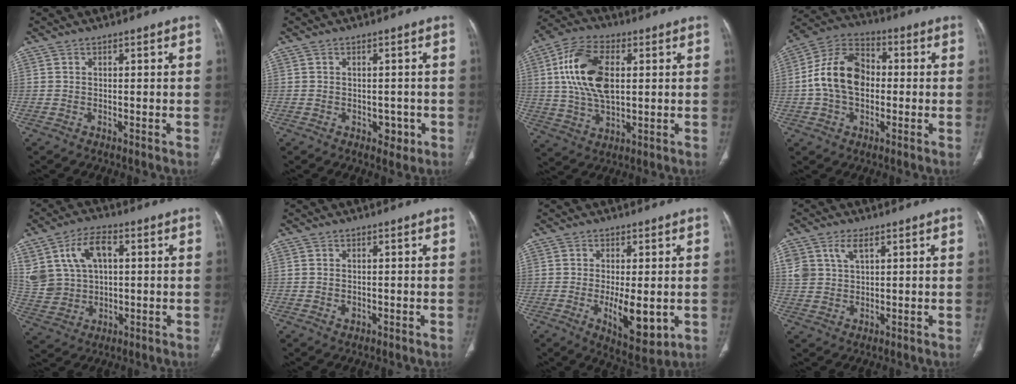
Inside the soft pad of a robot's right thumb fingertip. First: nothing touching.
{"total": 2.7, "force": [-0.8, 2.1, 1.5], "torque": [-0.002, 0.003, -0.006]}
{"total": 15.2, "force": [2.7, 8.5, 12.3], "torque": [-0.237, 0.007, 0.051]}
{"total": 13.7, "force": [-0.2, 9.5, 10.0], "torque": [-0.169, 0.032, -0.015]}
{"total": 12.5, "force": [3.8, 8.3, 8.5], "torque": [-0.150, 0.004, 0.081]}
{"total": 1.3, "force": [-0.2, 1.0, 0.8], "torque": [-0.012, 0.001, 0.000]}
{"total": 9.5, "force": [-1.6, 3.8, 8.5], "torque": [-0.122, -0.021, -0.016]}
{"total": 5.3, "force": [2.6, 3.0, 3.5], "torque": [-0.066, -0.005, 0.057]}